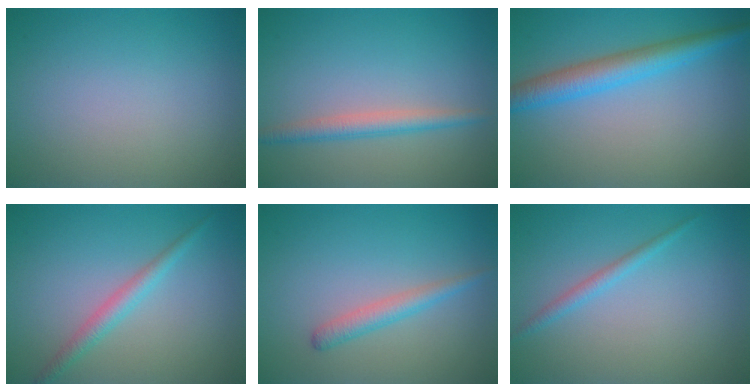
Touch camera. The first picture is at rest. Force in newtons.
{"total": 2.4, "press": 2.4, "slide": 0.0}
{"total": 4.3, "press": 4.3, "slide": 0.1}
{"total": 2.1, "press": 2.1, "slide": 0.0}
{"total": 2.0, "press": 2.0, "slide": 0.1}
{"total": 1.4, "press": 1.4, "slide": 0.1}